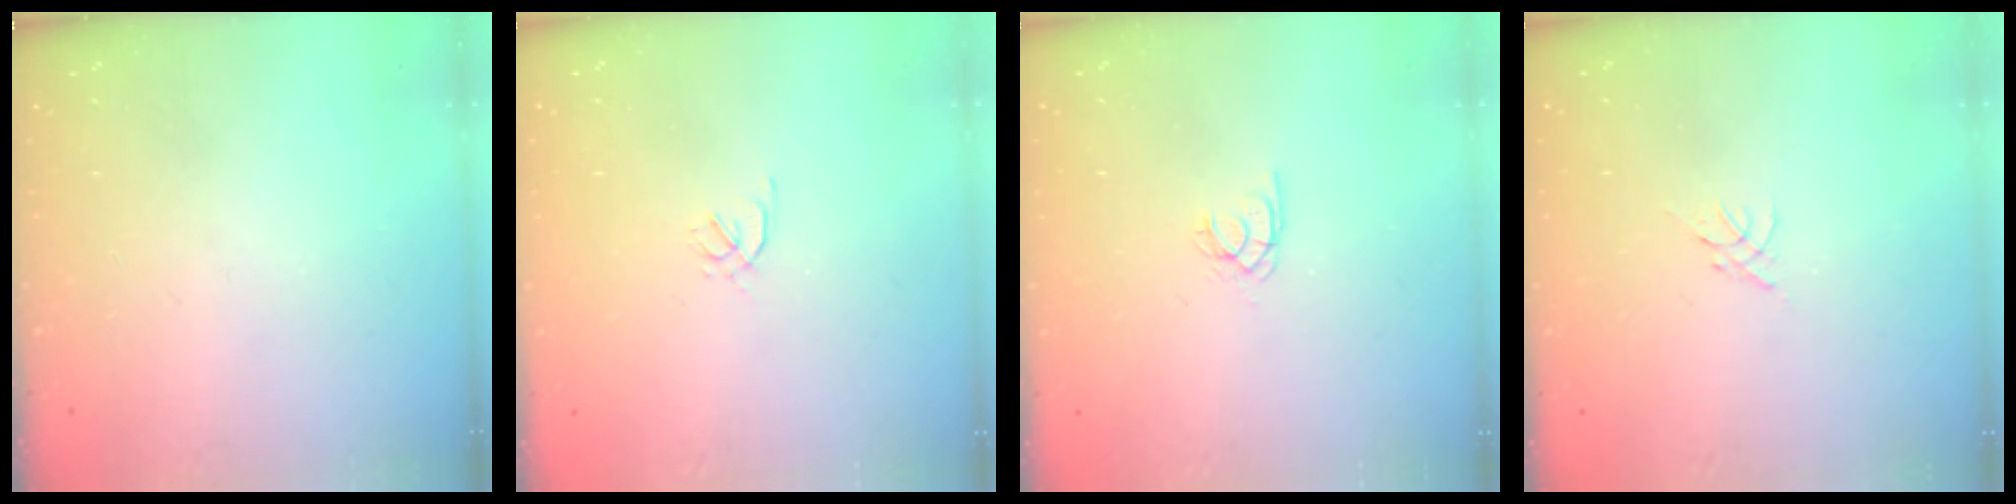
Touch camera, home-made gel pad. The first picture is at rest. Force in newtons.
{"total": 1.7, "press": 1.6, "slide": 0.5}
{"total": 1.7, "press": 1.7, "slide": 0.1}
{"total": 0.0}